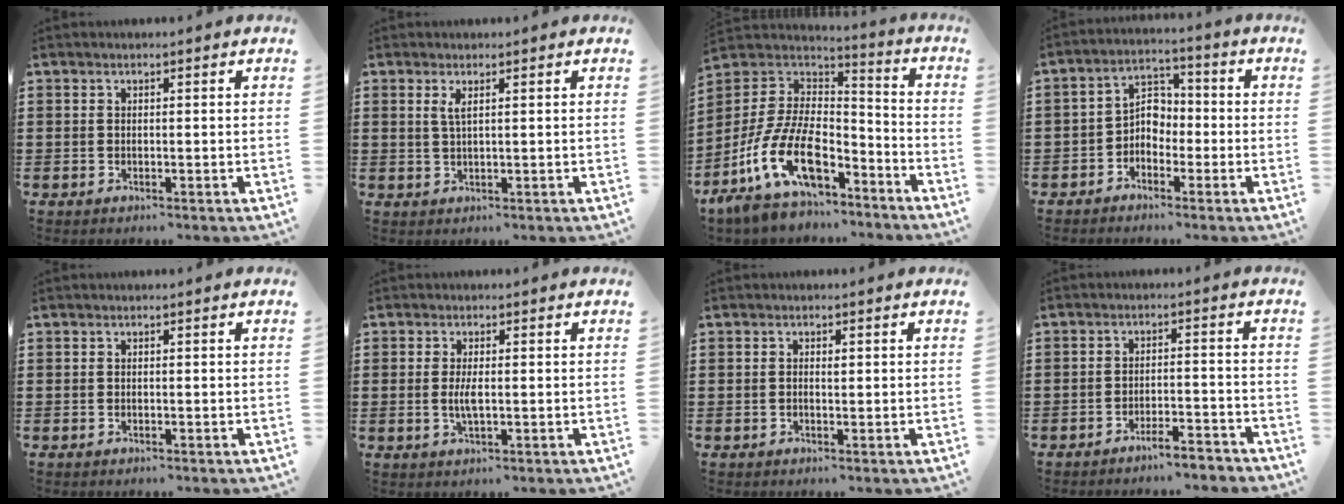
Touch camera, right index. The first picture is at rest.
{"total": 1.7, "force": [0.8, 0.3, 1.5], "torque": [-0.033, 0.002, 0.013]}
{"total": 15.0, "force": [-7.6, 7.3, 10.7], "torque": [-0.243, 0.008, -0.141]}
{"total": 3.9, "force": [-1.8, 2.9, 1.8], "torque": [-0.042, 0.014, -0.041]}
{"total": 0.0}
{"total": 2.9, "force": [-0.2, 0.9, 2.7], "torque": [-0.056, -0.004, -0.006]}
{"total": 0.7, "force": [0.0, 0.2, 0.6], "torque": [-0.012, -0.002, 0.000]}
{"total": 4.0, "force": [-3.8, 0.0, 1.2], "torque": [-0.022, -0.001, -0.076]}